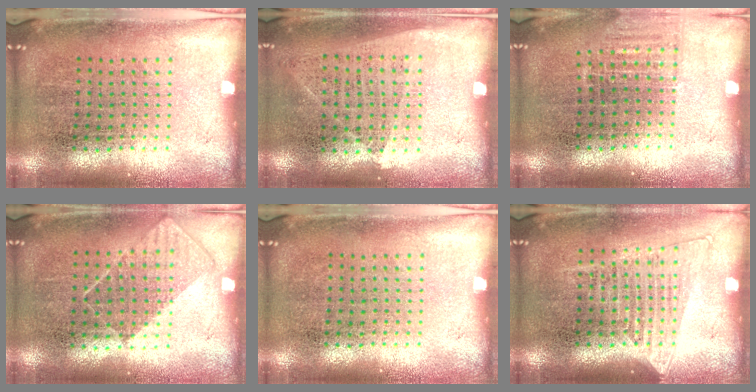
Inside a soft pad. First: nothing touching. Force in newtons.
{"total": 1.0, "press": 0.8, "slide": 0.5}
{"total": 0.9, "press": 0.9, "slide": 0.1}
{"total": 0.8, "press": 0.7, "slide": 0.5}
{"total": 0.0}
{"total": 1.3, "press": 1.1, "slide": 0.6}